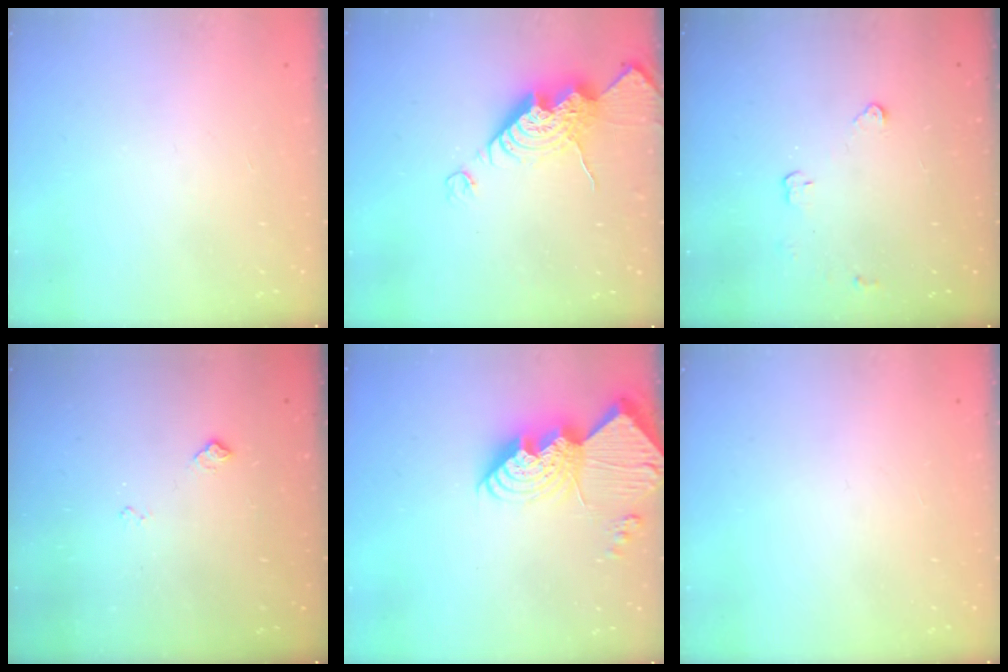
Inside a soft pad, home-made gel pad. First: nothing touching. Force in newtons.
{"total": 14.7, "press": 14.6, "slide": 1.5}
{"total": 2.9, "press": 2.9, "slide": 0.4}
{"total": 6.6, "press": 6.5, "slide": 0.9}
{"total": 21.2, "press": 21.1, "slide": 2.0}
{"total": 0.0}